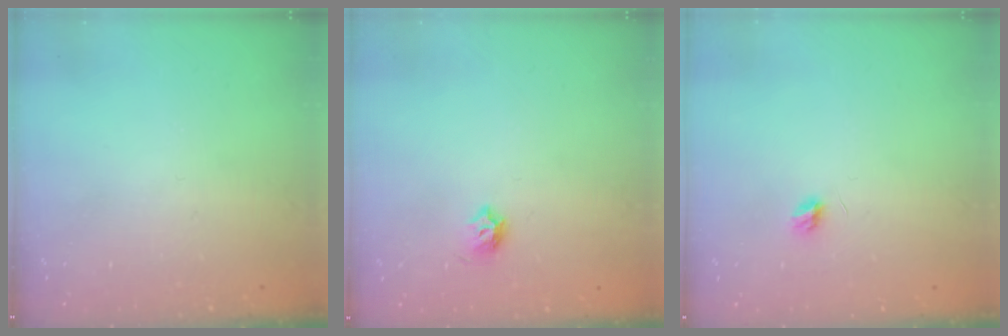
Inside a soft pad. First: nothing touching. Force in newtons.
{"total": 5.7, "press": 5.6, "slide": 1.0}
{"total": 4.0, "press": 4.0, "slide": 0.4}